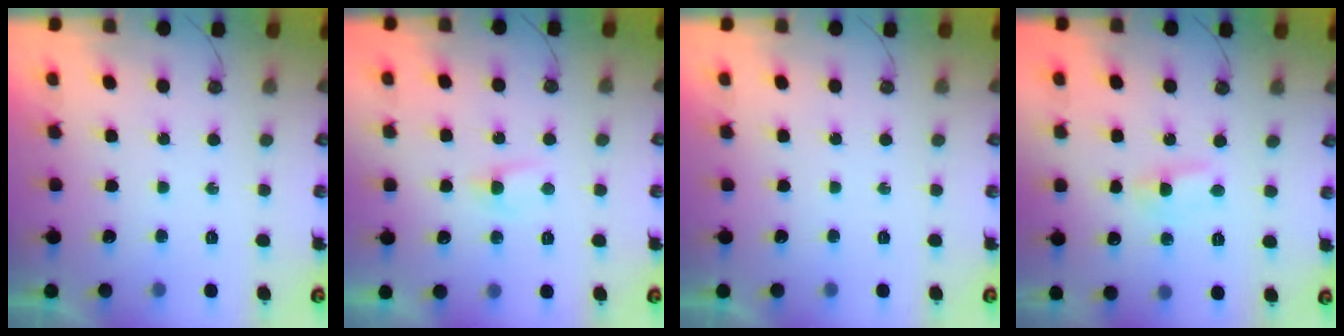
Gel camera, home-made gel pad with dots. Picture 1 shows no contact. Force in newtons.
{"total": 3.0, "press": 2.9, "slide": 0.3}
{"total": 0.0}
{"total": 2.0, "press": 1.9, "slide": 0.8}